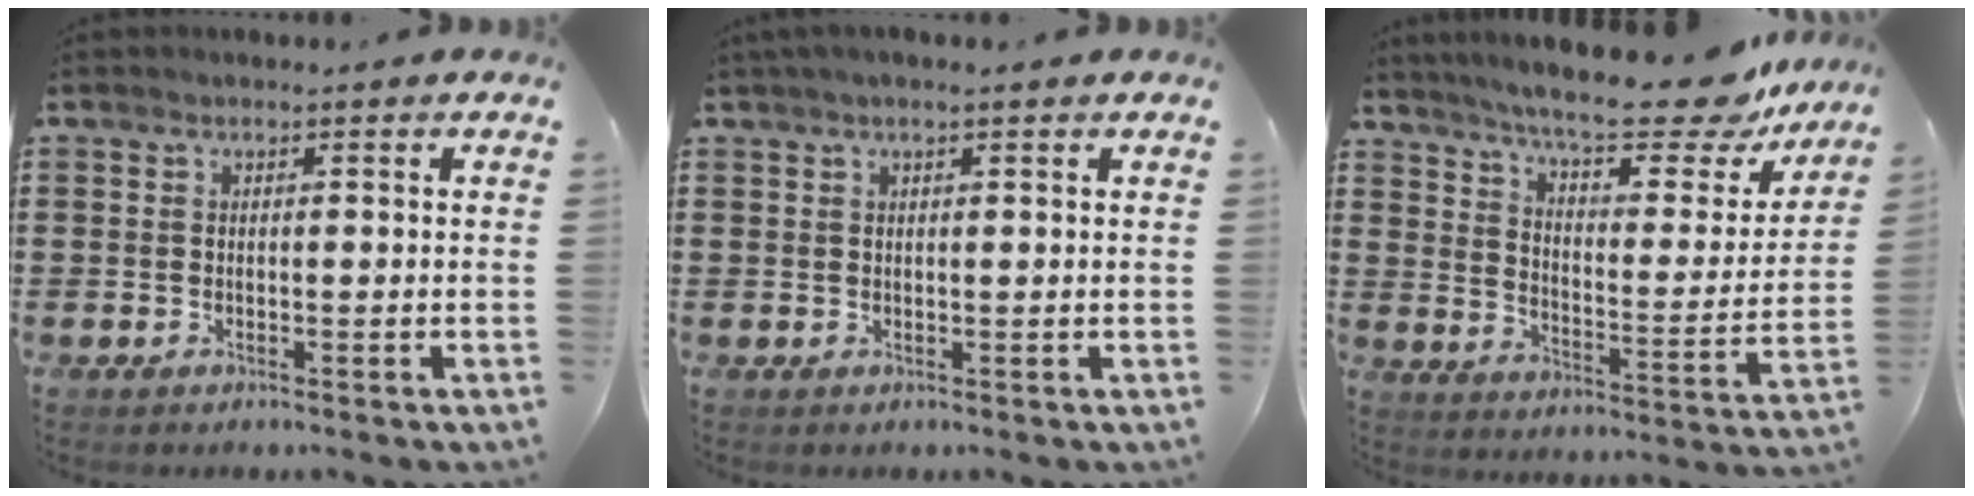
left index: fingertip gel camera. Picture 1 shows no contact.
{"total": 1.2, "force": [0.7, 0.1, 1.0], "torque": [-0.020, 0.001, 0.013]}
{"total": 13.4, "force": [11.3, 1.4, 7.0], "torque": [-0.133, -0.068, 0.189]}